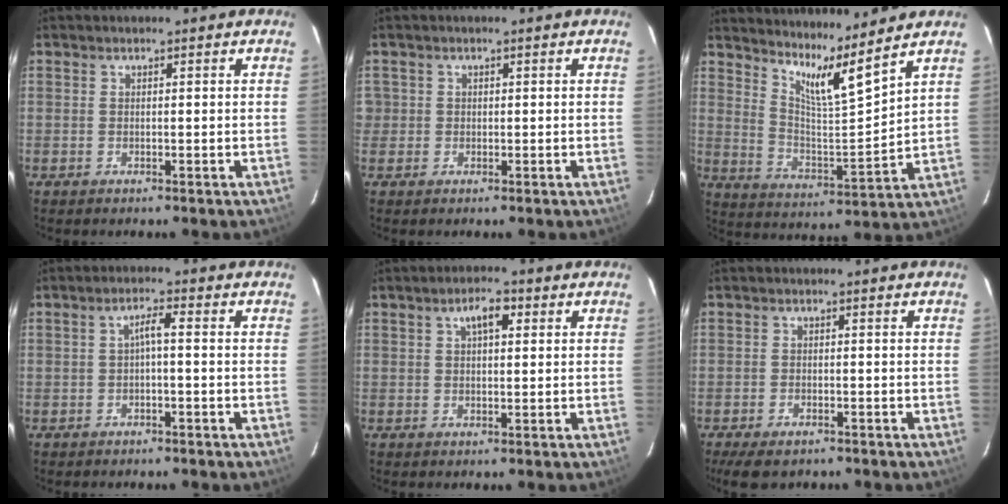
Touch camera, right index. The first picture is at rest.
{"total": 1.7, "force": [-0.1, 1.7, -0.1], "torque": [0.010, 0.011, 0.002]}
{"total": 10.9, "force": [9.0, -0.7, 6.1], "torque": [-0.099, -0.034, 0.161]}
{"total": 2.3, "force": [-0.6, 0.2, 2.2], "torque": [-0.044, 0.008, -0.009]}
{"total": 3.9, "force": [1.5, 1.7, 3.2], "torque": [-0.054, 0.014, 0.025]}
{"total": 5.8, "force": [-4.3, 2.6, 2.9], "torque": [-0.071, -0.013, -0.070]}